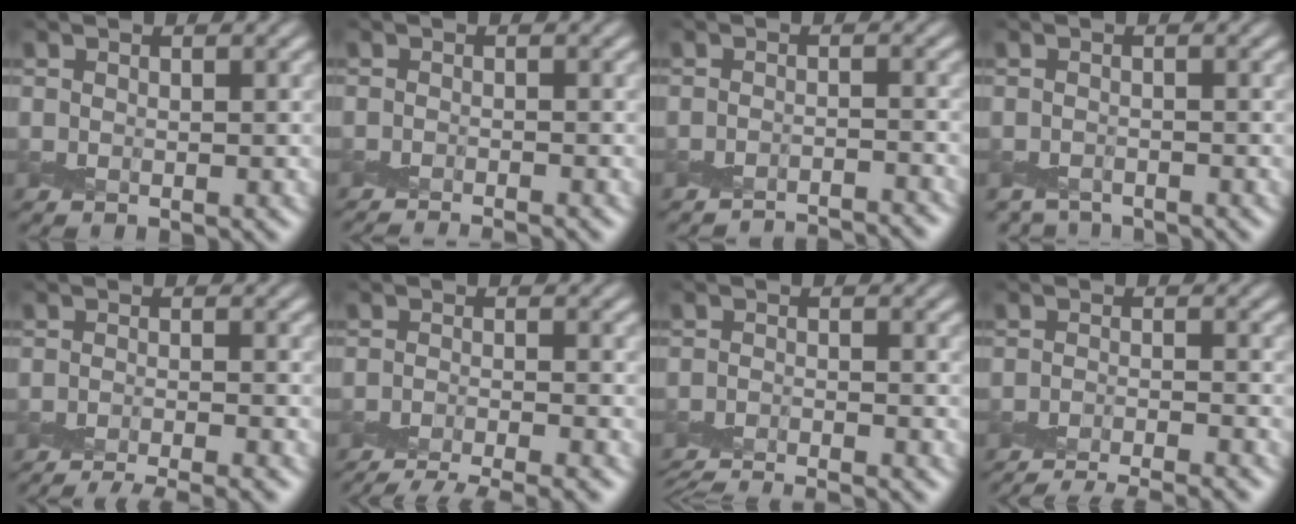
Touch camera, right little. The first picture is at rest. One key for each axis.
{"total": 2.0, "fx": -1.8, "fy": -0.6, "fz": 0.5, "tx": -0.007, "ty": -0.009, "tz": -0.041}
{"total": 3.9, "fx": -3.9, "fy": -0.2, "fz": 0.1, "tx": 0.001, "ty": -0.008, "tz": -0.065}
{"total": 1.7, "fx": -1.6, "fy": 0.5, "fz": -0.1, "tx": 0.005, "ty": -0.007, "tz": -0.036}
{"total": 6.3, "fx": -5.6, "fy": 0.8, "fz": 2.8, "tx": -0.034, "ty": -0.025, "tz": -0.073}
{"total": 7.5, "fx": -6.8, "fy": 1.4, "fz": 2.9, "tx": -0.038, "ty": -0.025, "tz": -0.088}
{"total": 5.7, "fx": -5.6, "fy": 0.2, "fz": 1.3, "tx": -0.021, "ty": -0.020, "tz": -0.086}
{"total": 8.1, "fx": -7.7, "fy": 1.0, "fz": 2.4, "tx": -0.024, "ty": -0.017, "tz": -0.105}